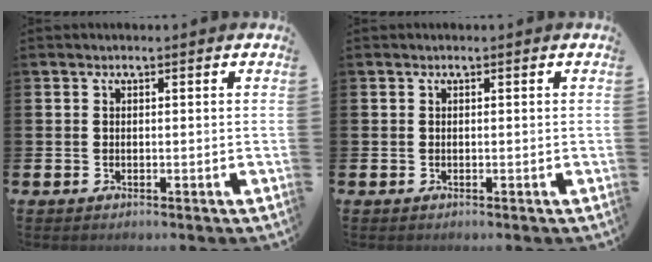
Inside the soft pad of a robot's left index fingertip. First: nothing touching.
{"total": 0.0}